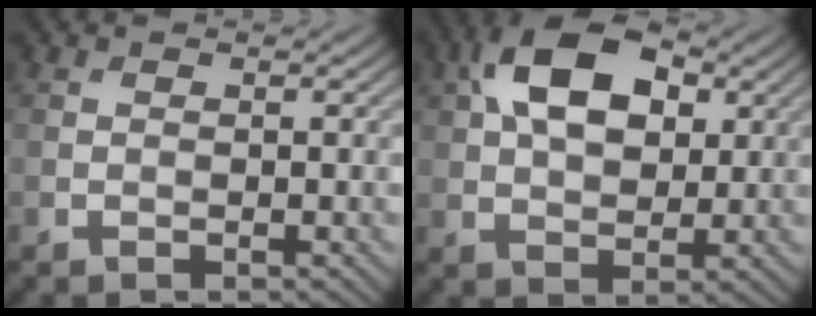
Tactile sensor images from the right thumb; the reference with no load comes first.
{"total": 11.6, "force": [3.7, 6.9, 8.6], "torque": [-0.169, 0.024, 0.059]}